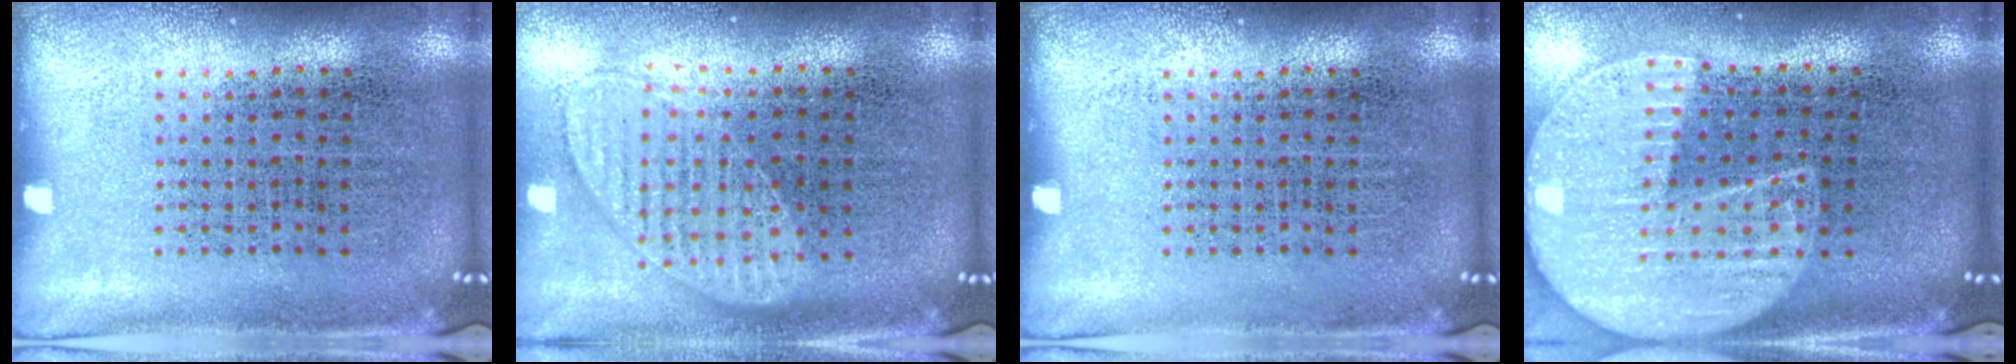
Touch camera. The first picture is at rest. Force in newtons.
{"total": 1.0, "press": 1.0, "slide": 0.2}
{"total": 0.0}
{"total": 2.3, "press": 2.0, "slide": 1.1}